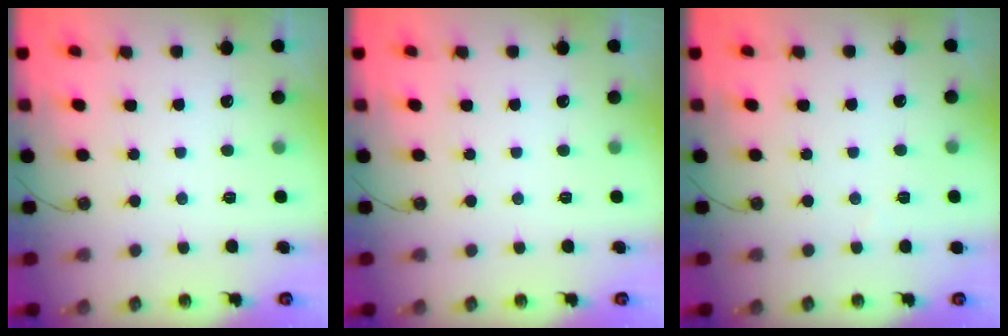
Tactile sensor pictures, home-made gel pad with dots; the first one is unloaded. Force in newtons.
{"total": 0.0}
{"total": 3.3, "press": 1.9, "slide": 2.7}